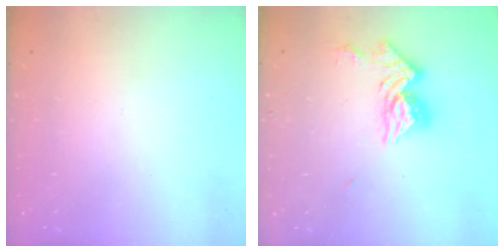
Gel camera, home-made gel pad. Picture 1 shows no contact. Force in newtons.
{"total": 11.7, "press": 11.7, "slide": 0.8}